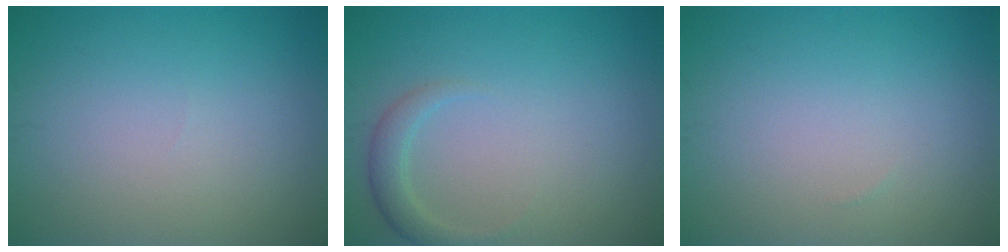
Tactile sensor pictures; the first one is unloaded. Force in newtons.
{"total": 1.9, "press": 1.9, "slide": 0.1}
{"total": 0.0}